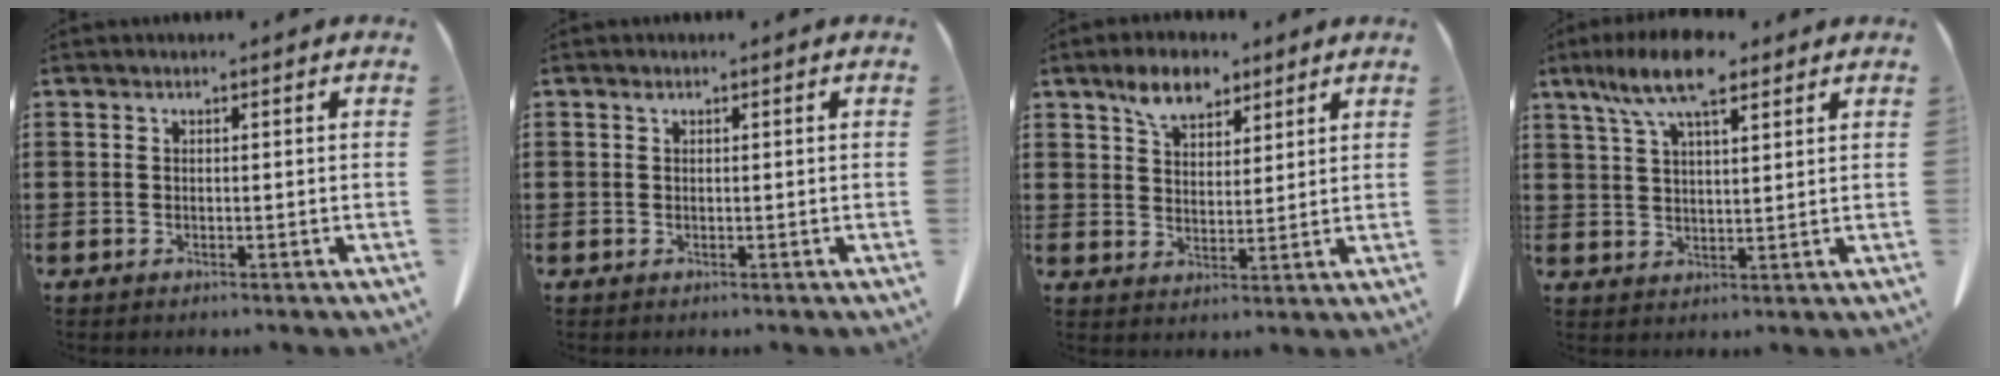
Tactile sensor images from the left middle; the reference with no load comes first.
{"total": 0.7, "force": [0.4, 0.5, 0.2], "torque": [-0.007, 0.002, 0.008]}
{"total": 6.6, "force": [4.9, 3.3, 3.0], "torque": [-0.066, -0.002, 0.089]}
{"total": 10.2, "force": [6.8, 3.0, 7.0], "torque": [-0.142, -0.008, 0.121]}